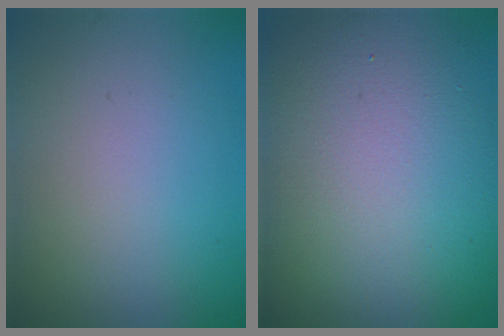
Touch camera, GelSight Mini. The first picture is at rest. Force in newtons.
{"total": 17.2, "press": 17.2, "slide": 1.3}